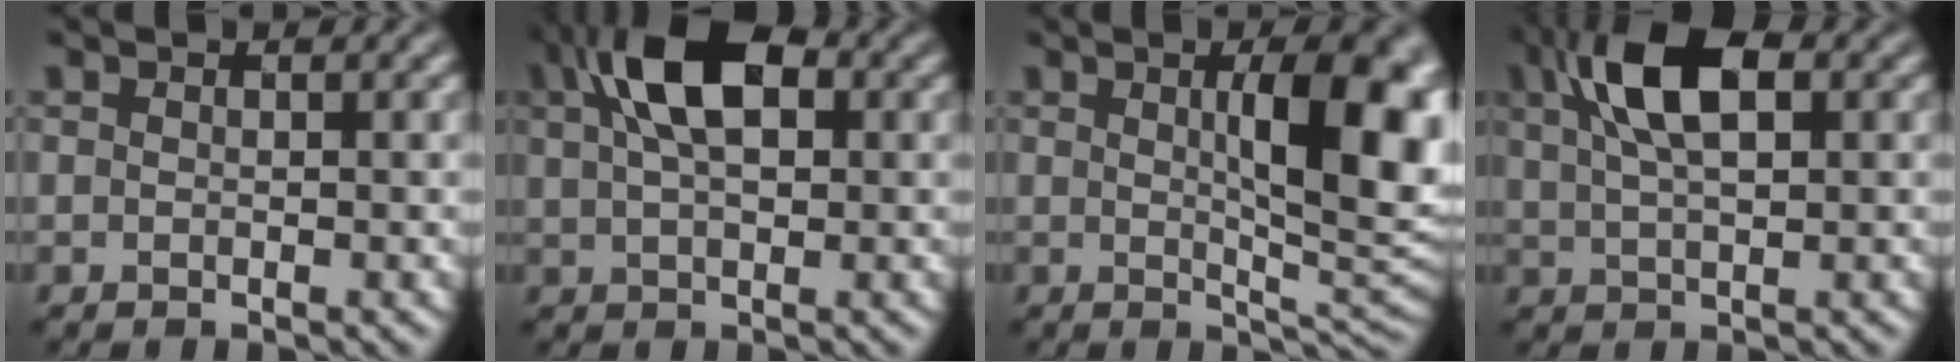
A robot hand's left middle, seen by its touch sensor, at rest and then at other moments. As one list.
[{"total": 7.5, "force": [2.5, 3.9, 6.0], "torque": [-0.118, 0.020, 0.034]}, {"total": 9.9, "force": [1.7, 2.7, 9.4], "torque": [-0.121, -0.002, 0.034]}, {"total": 7.2, "force": [2.4, 3.1, 6.0], "torque": [-0.121, 0.017, 0.040]}]